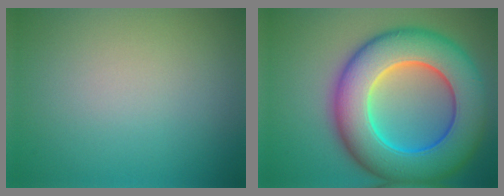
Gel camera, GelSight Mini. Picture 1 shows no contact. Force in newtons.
{"total": 13.4, "press": 13.4, "slide": 0.3}